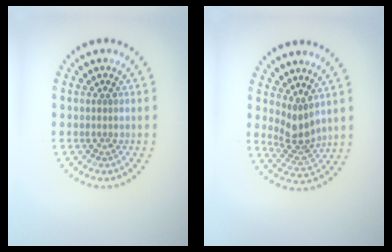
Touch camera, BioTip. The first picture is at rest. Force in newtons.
{"total": 2.7, "press": 2.1, "slide": 1.8}